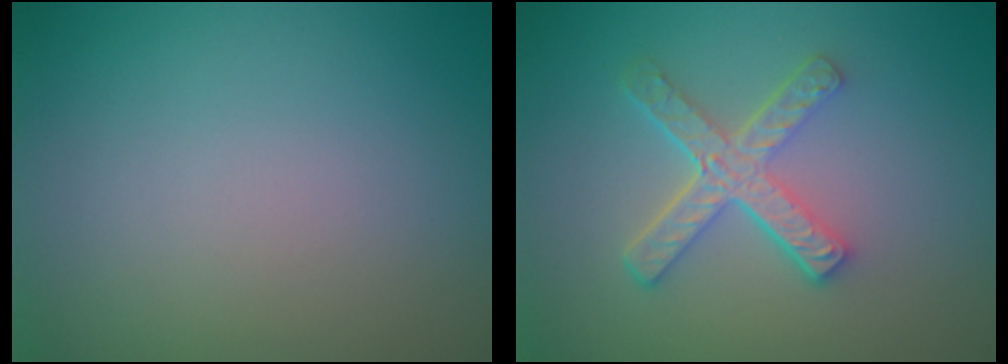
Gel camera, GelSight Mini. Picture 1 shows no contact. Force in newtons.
{"total": 4.6, "press": 3.3, "slide": 3.2}